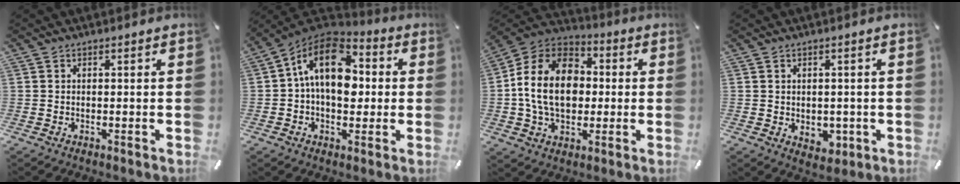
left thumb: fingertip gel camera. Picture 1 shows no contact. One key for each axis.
{"total": 15.5, "fx": 1.4, "fy": 10.6, "fz": 11.3, "tx": -0.201, "ty": 0.003, "tz": 0.020}
{"total": 16.4, "fx": -0.5, "fy": 12.6, "fz": 10.5, "tx": -0.235, "ty": 0.018, "tz": -0.013}
{"total": 3.6, "fx": -0.4, "fy": 3.1, "fz": 1.8, "tx": -0.007, "ty": -0.005, "tz": -0.008}